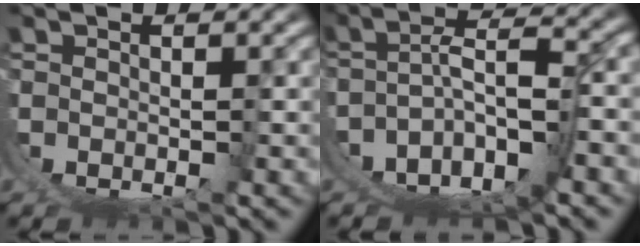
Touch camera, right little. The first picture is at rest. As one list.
[{"total": 9.4, "force": [-3.9, 6.5, 5.6], "torque": [-0.107, -0.032, -0.055]}]